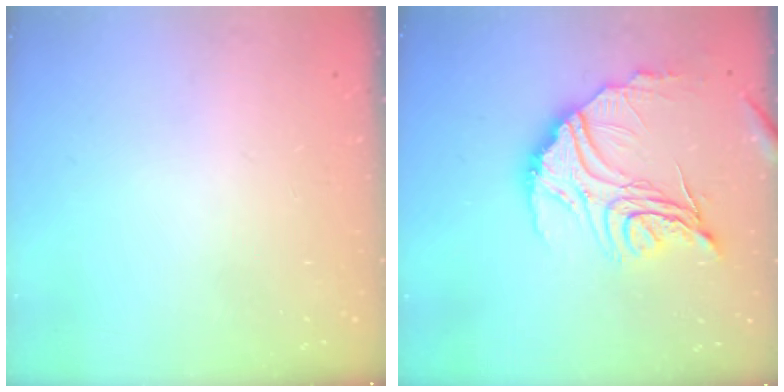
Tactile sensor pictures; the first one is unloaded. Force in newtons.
{"total": 20.5, "press": 20.5, "slide": 1.3}